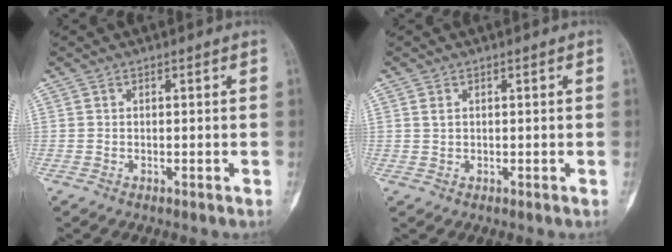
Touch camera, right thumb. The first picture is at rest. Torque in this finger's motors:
{"motor_torque": [-0.18, 0.57, 0.14, 0.09, -0.05]}